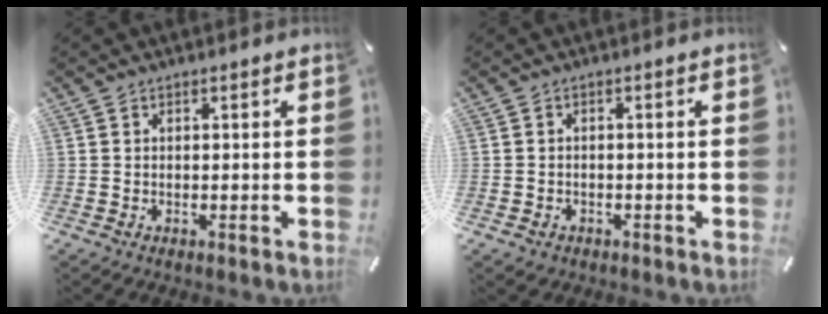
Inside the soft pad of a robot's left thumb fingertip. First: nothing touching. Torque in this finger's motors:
{"motor_torque": [-0.03, -0.05, 0.13, 0.11, -0.02]}